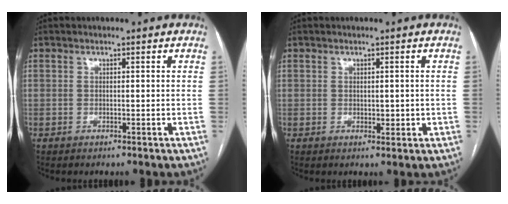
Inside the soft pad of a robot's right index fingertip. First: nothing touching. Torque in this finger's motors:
{"motor_torque": [0.17, 0.33, 0.05, 0.05]}